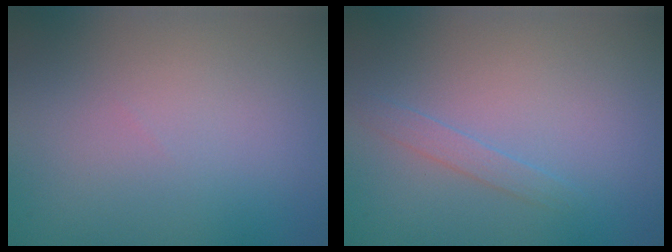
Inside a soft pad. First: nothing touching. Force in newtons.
{"total": 1.1, "press": 1.1, "slide": 0.0}